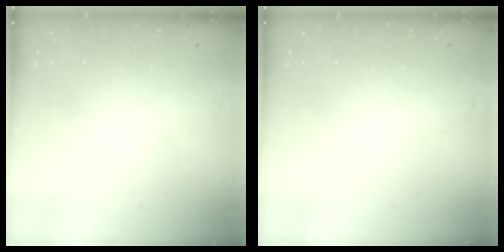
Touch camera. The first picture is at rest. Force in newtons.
{"total": 0.0}